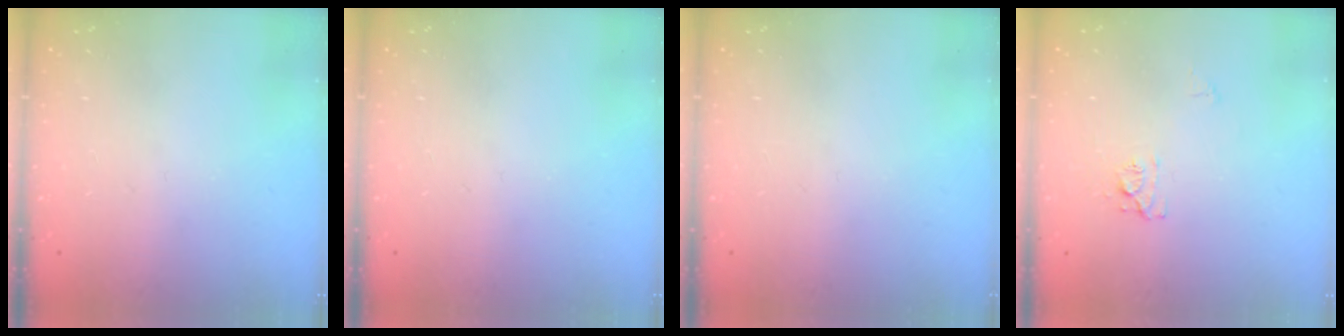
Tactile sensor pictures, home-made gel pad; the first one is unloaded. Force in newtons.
{"total": 0.0}
{"total": 0.0}
{"total": 6.5, "press": 6.5, "slide": 0.5}